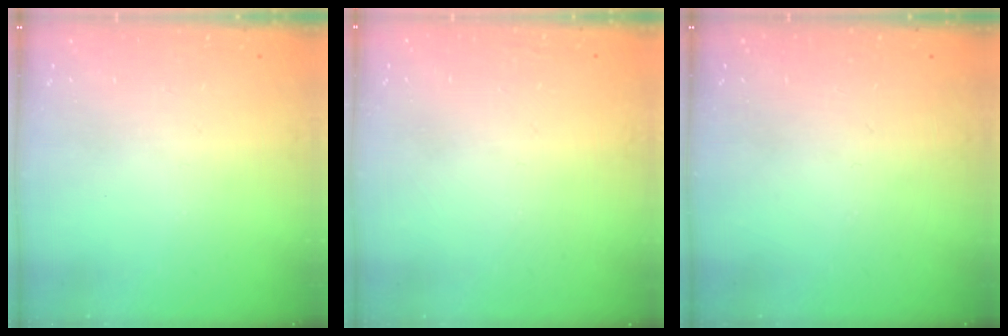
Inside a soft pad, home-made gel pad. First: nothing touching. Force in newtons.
{"total": 1.6, "press": 1.6, "slide": 0.1}
{"total": 0.0}